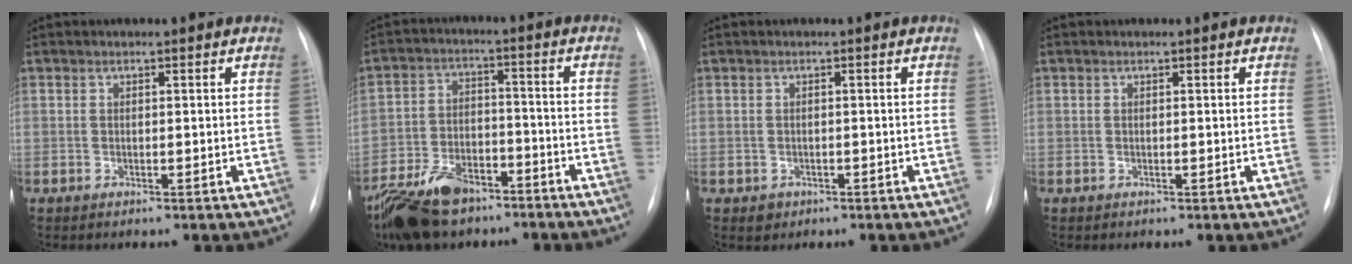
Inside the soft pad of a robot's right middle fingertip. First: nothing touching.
{"total": 12.6, "force": [-9.0, 6.2, 6.2], "torque": [-0.121, -0.005, -0.154]}
{"total": 1.4, "force": [-0.7, 1.2, 0.1], "torque": [0.000, 0.004, -0.007]}
{"total": 0.0}